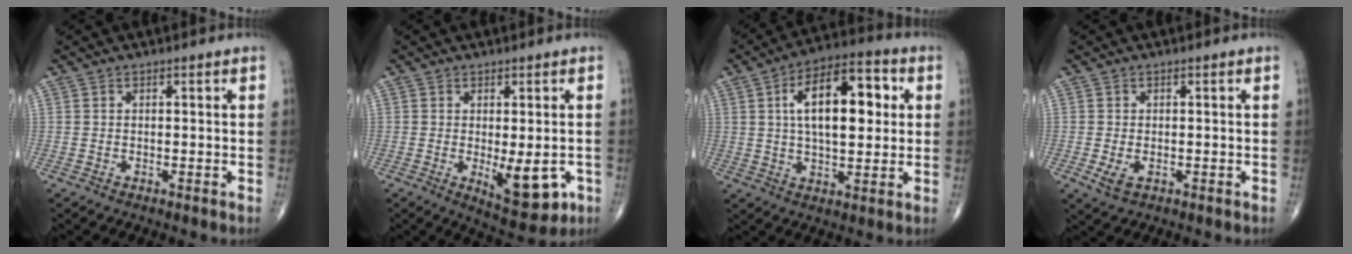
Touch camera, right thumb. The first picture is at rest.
{"total": 8.7, "force": [-2.0, 3.6, 7.7], "torque": [-0.084, -0.016, -0.018]}
{"total": 16.3, "force": [3.4, 7.8, 13.9], "torque": [-0.203, 0.014, 0.051]}
{"total": 2.8, "force": [-0.8, 1.6, 2.1], "torque": [-0.043, -0.004, -0.012]}